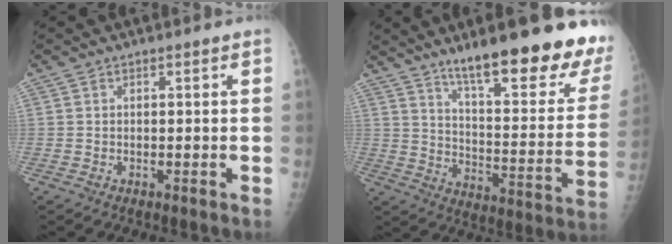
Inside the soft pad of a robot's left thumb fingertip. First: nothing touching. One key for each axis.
{"total": 25.9, "fx": 18.1, "fy": 5.0, "fz": 17.8, "tx": -0.219, "ty": -0.096, "tz": 0.262}